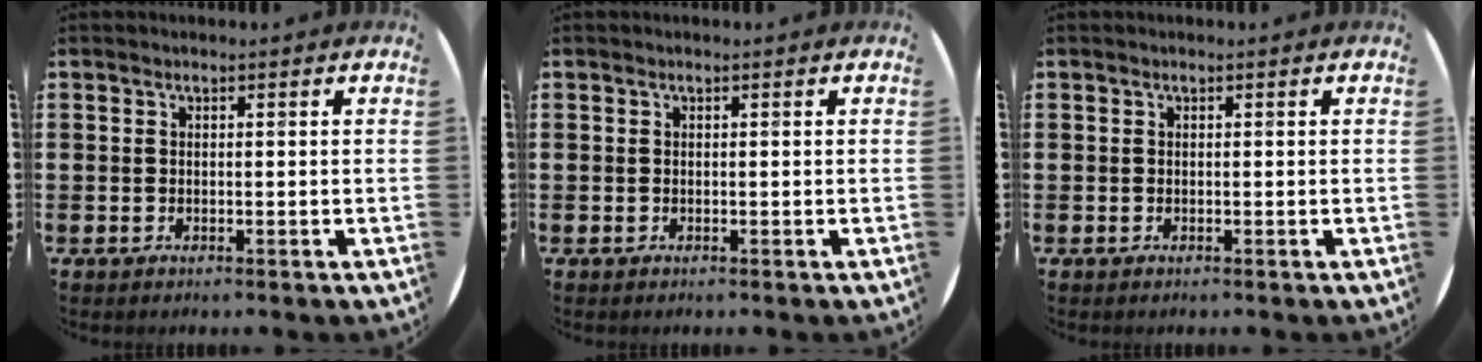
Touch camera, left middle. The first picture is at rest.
{"total": 0.0}
{"total": 0.0}